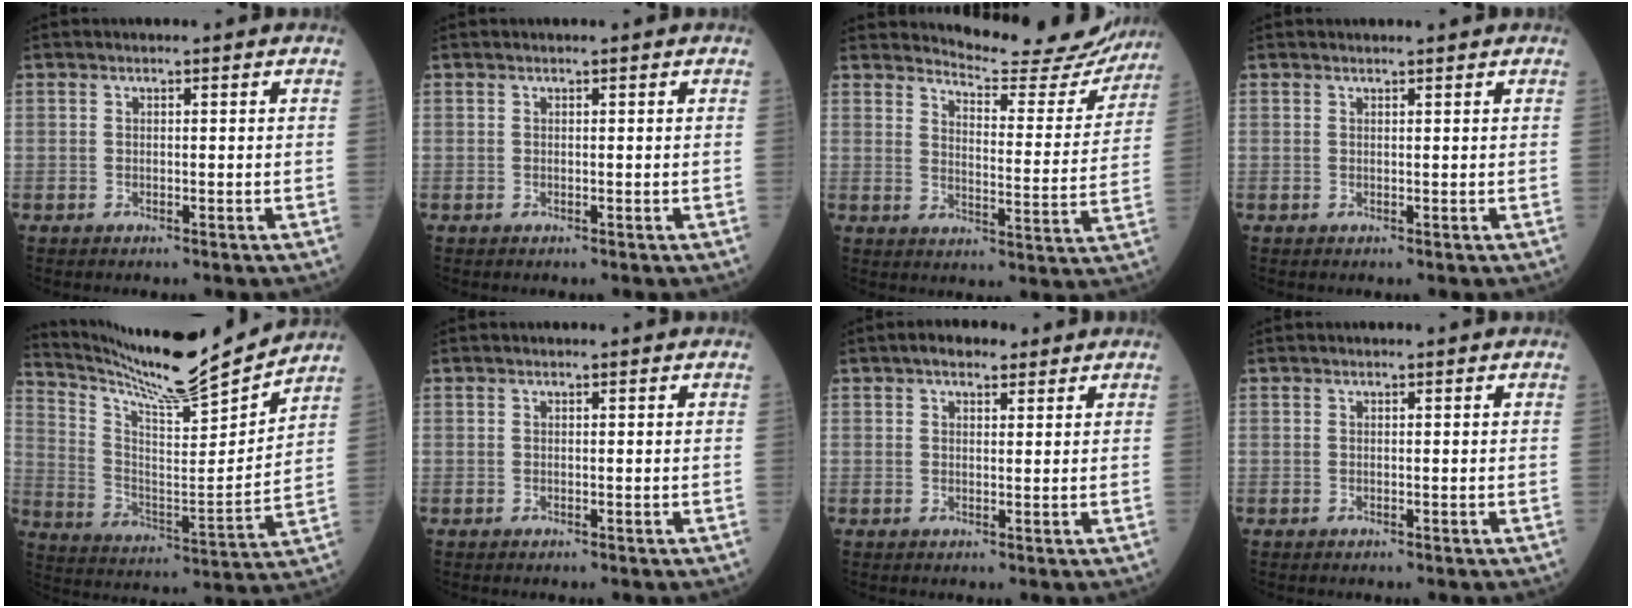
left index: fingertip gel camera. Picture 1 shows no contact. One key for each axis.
{"total": 0.0}
{"total": 14.9, "fx": 14.7, "fy": 1.9, "fz": 1.9, "tx": -0.017, "ty": -0.057, "tz": 0.173}
{"total": 1.1, "fx": 1.1, "fy": 0.0, "fz": 0.2, "tx": -0.007, "ty": 0.004, "tz": 0.017}
{"total": 16.8, "fx": 16.0, "fy": -0.7, "fz": 5.3, "tx": -0.118, "ty": -0.030, "tz": 0.267}
{"total": 0.0}
{"total": 3.4, "fx": 2.3, "fy": 1.6, "fz": 1.9, "tx": -0.033, "ty": 0.016, "tz": 0.034}
{"total": 0.0}